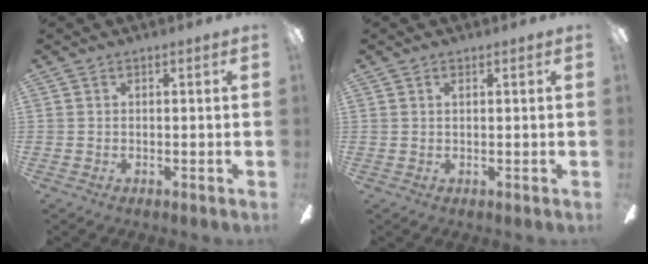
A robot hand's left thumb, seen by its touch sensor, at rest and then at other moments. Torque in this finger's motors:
{"motor_torque": [0.16, -0.20, -0.21, -0.05, 0.00]}